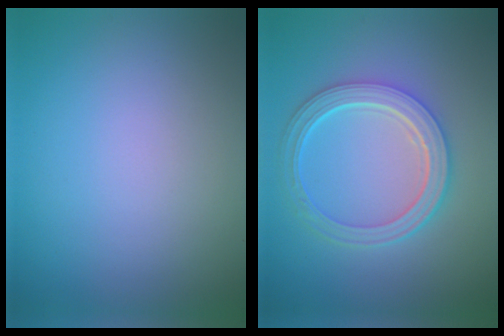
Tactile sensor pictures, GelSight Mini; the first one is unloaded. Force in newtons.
{"total": 5.2, "press": 3.9, "slide": 3.4}